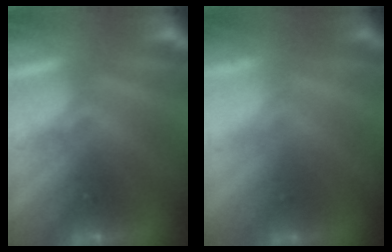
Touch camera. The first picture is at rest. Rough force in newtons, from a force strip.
{"total": 2.3}